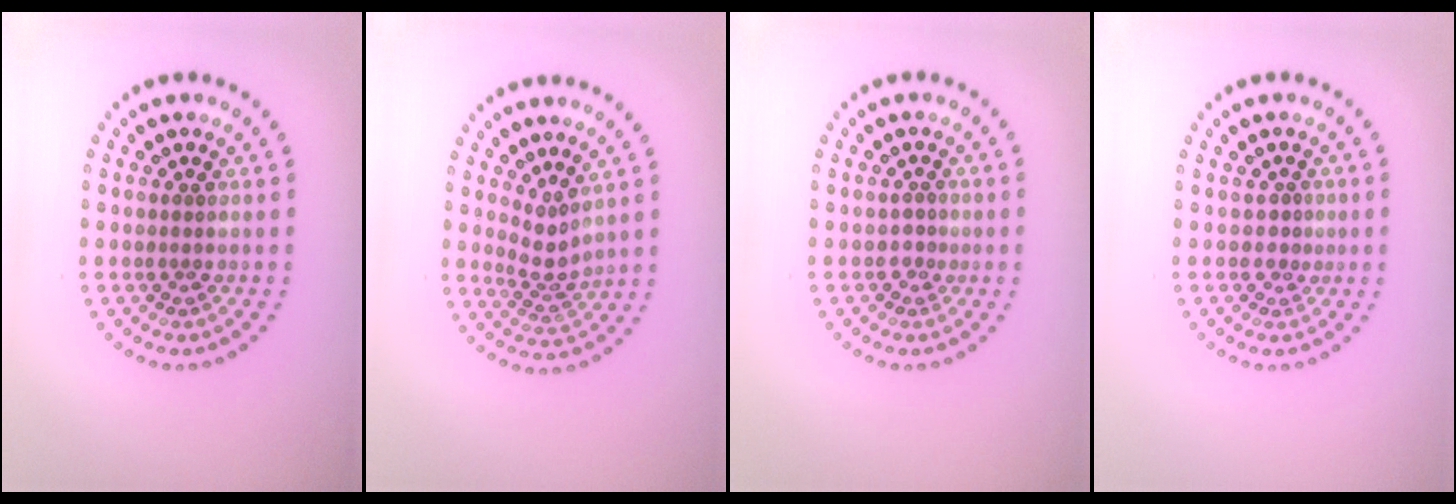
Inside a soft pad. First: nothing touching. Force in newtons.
{"total": 2.2, "press": 1.5, "slide": 1.7}
{"total": 0.9, "press": 0.8, "slide": 0.4}
{"total": 0.9, "press": 0.6, "slide": 0.6}